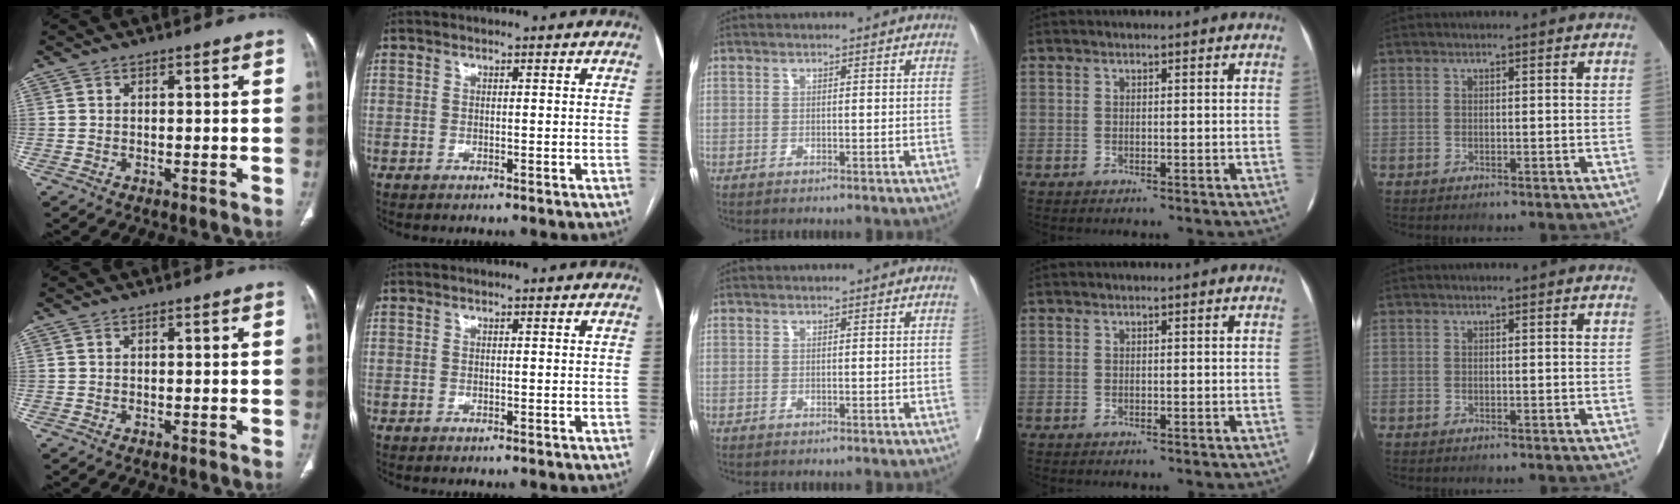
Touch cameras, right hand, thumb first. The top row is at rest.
{}